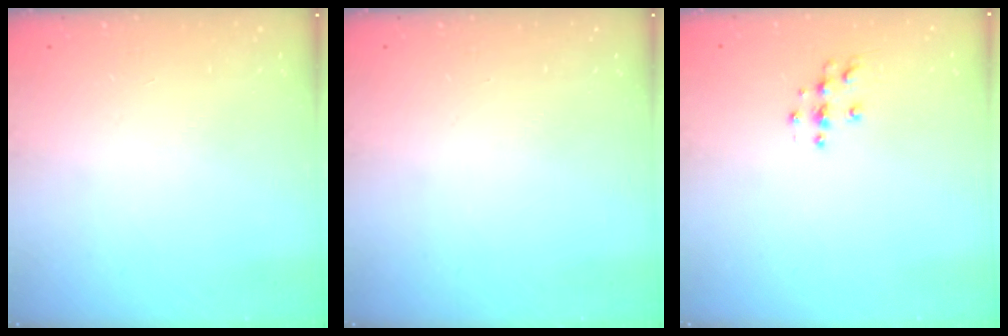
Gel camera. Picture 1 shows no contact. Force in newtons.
{"total": 0.0}
{"total": 5.1, "press": 5.1, "slide": 0.3}